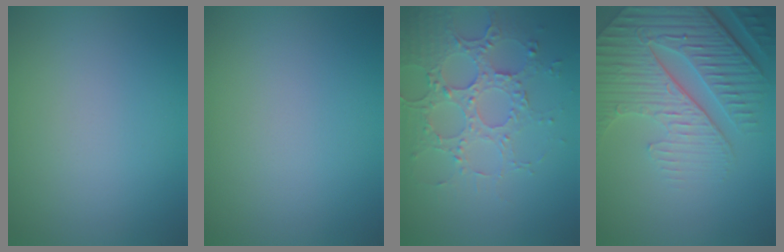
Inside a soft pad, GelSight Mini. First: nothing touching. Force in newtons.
{"total": 0.0}
{"total": 4.4, "press": 4.3, "slide": 0.9}
{"total": 9.0, "press": 6.2, "slide": 6.5}